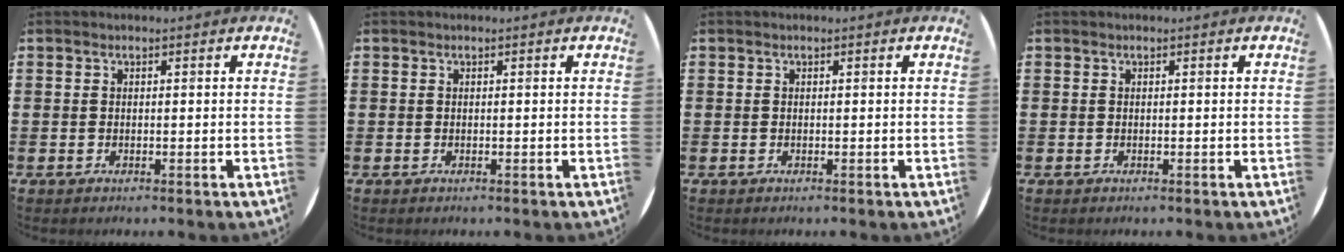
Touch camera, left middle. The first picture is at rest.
{"total": 0.0}
{"total": 0.0}
{"total": 0.0}